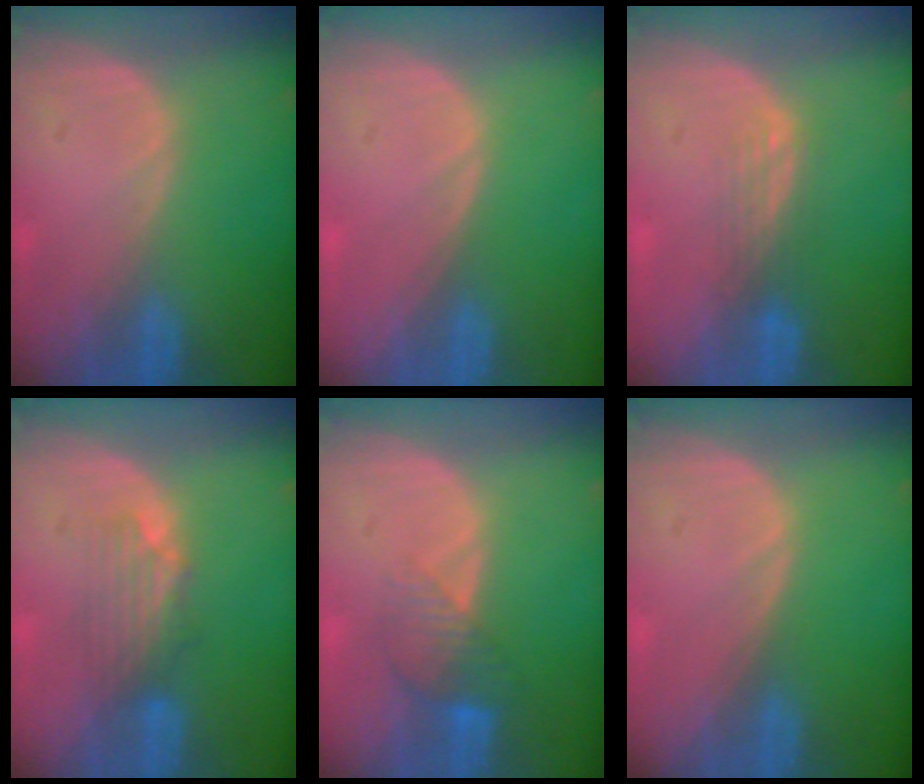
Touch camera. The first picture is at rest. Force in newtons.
{"total": 0.0}
{"total": 3.0, "press": 2.5, "slide": 1.7}
{"total": 3.8, "press": 3.8, "slide": 0.4}
{"total": 4.4, "press": 3.8, "slide": 2.3}
{"total": 0.0}